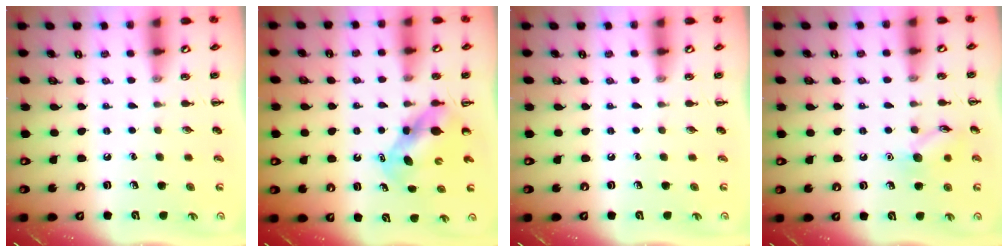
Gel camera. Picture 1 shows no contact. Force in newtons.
{"total": 6.1, "press": 6.0, "slide": 1.0}
{"total": 0.0}
{"total": 8.6, "press": 8.6, "slide": 0.9}